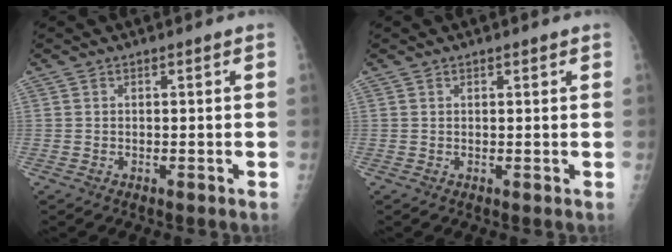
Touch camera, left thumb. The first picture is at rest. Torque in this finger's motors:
{"motor_torque": [0.29, 0.42, -0.10, -0.06, -0.03]}